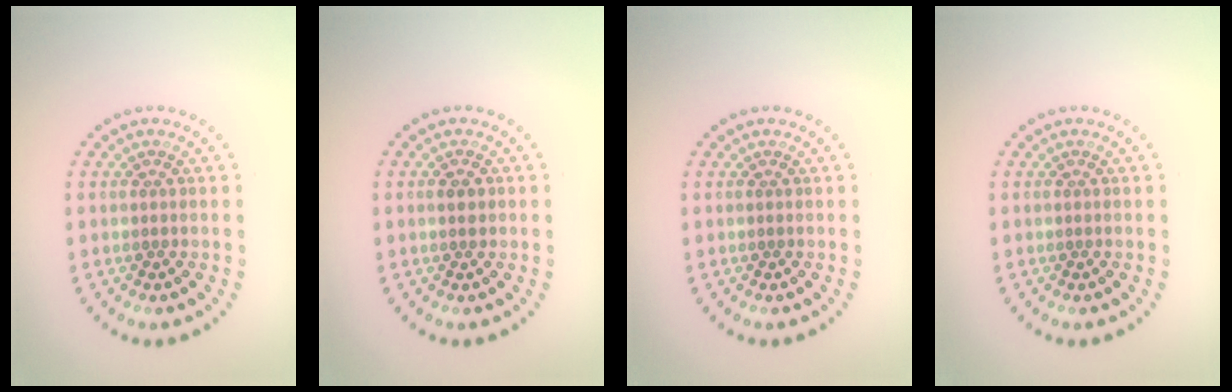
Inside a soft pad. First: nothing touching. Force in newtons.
{"total": 1.4, "press": 1.4, "slide": 0.1}
{"total": 0.0}
{"total": 0.0}